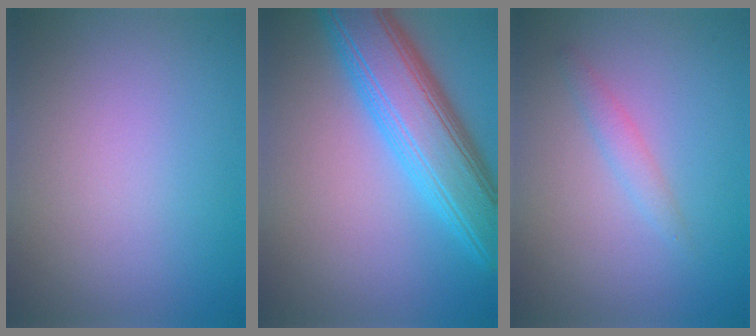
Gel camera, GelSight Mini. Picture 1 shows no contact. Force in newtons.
{"total": 8.7, "press": 8.7, "slide": 0.2}
{"total": 1.3, "press": 1.3, "slide": 0.0}